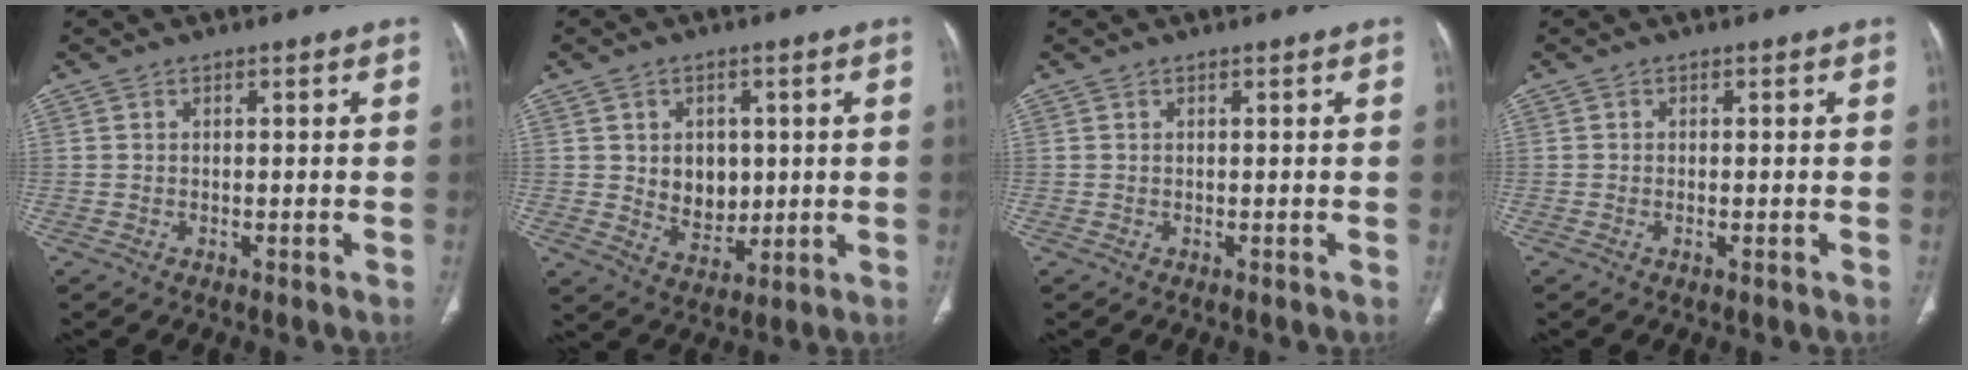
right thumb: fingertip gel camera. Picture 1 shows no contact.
{"total": 8.0, "force": [0.8, 6.2, 5.0], "torque": [-0.039, -0.010, 0.026]}
{"total": 0.0}
{"total": 0.8, "force": [-0.3, 0.3, 0.7], "torque": [-0.015, 0.000, -0.007]}